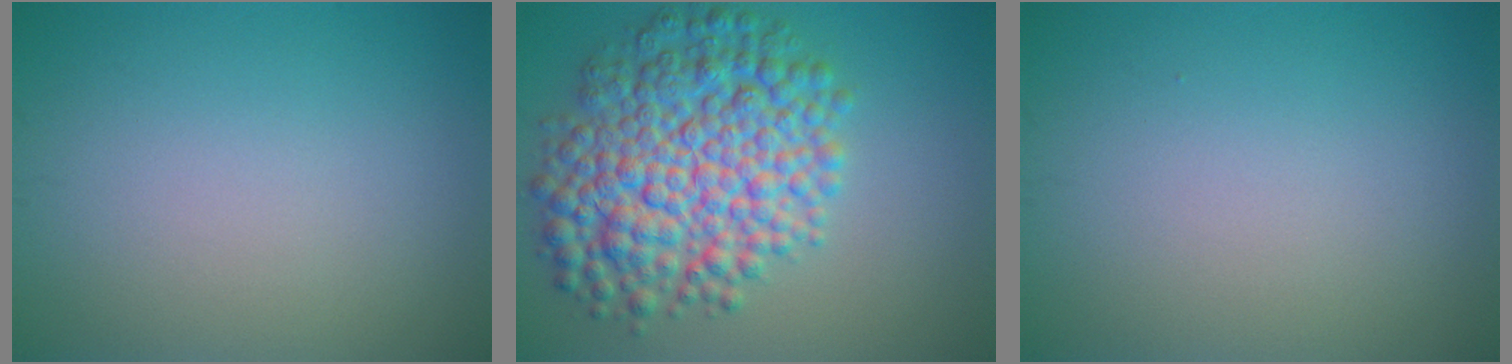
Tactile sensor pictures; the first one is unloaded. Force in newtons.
{"total": 9.8, "press": 9.8, "slide": 0.1}
{"total": 0.0}